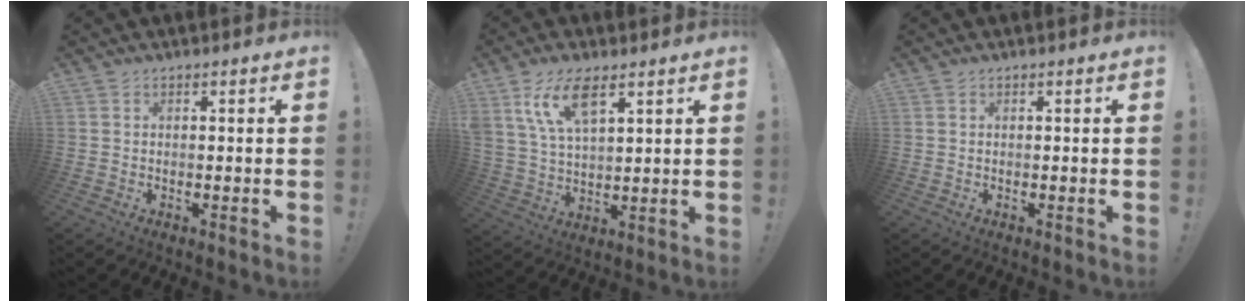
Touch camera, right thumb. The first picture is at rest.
{"total": 11.9, "force": [7.1, 5.1, 8.1], "torque": [-0.152, -0.017, 0.131]}
{"total": 0.0}